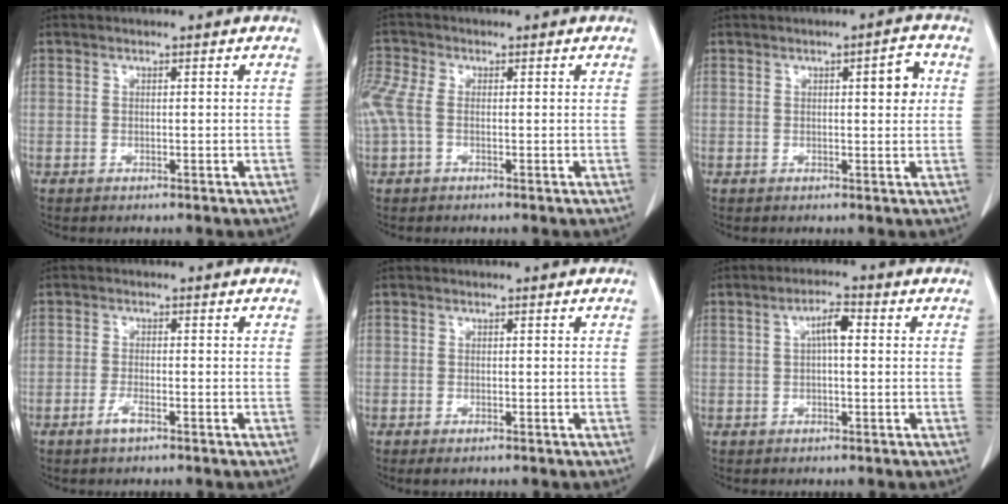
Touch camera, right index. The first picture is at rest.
{"total": 5.5, "force": [0.0, 3.2, 4.4], "torque": [-0.141, 0.024, 0.004]}
{"total": 3.7, "force": [0.9, 1.0, 3.4], "torque": [-0.045, 0.004, 0.010]}
{"total": 2.2, "force": [-1.5, 0.3, 1.6], "torque": [-0.035, -0.002, -0.029]}
{"total": 1.1, "force": [-0.8, 0.3, 0.8], "torque": [-0.013, -0.003, -0.009]}
{"total": 3.3, "force": [0.6, 0.4, 3.3], "torque": [-0.060, 0.008, 0.009]}